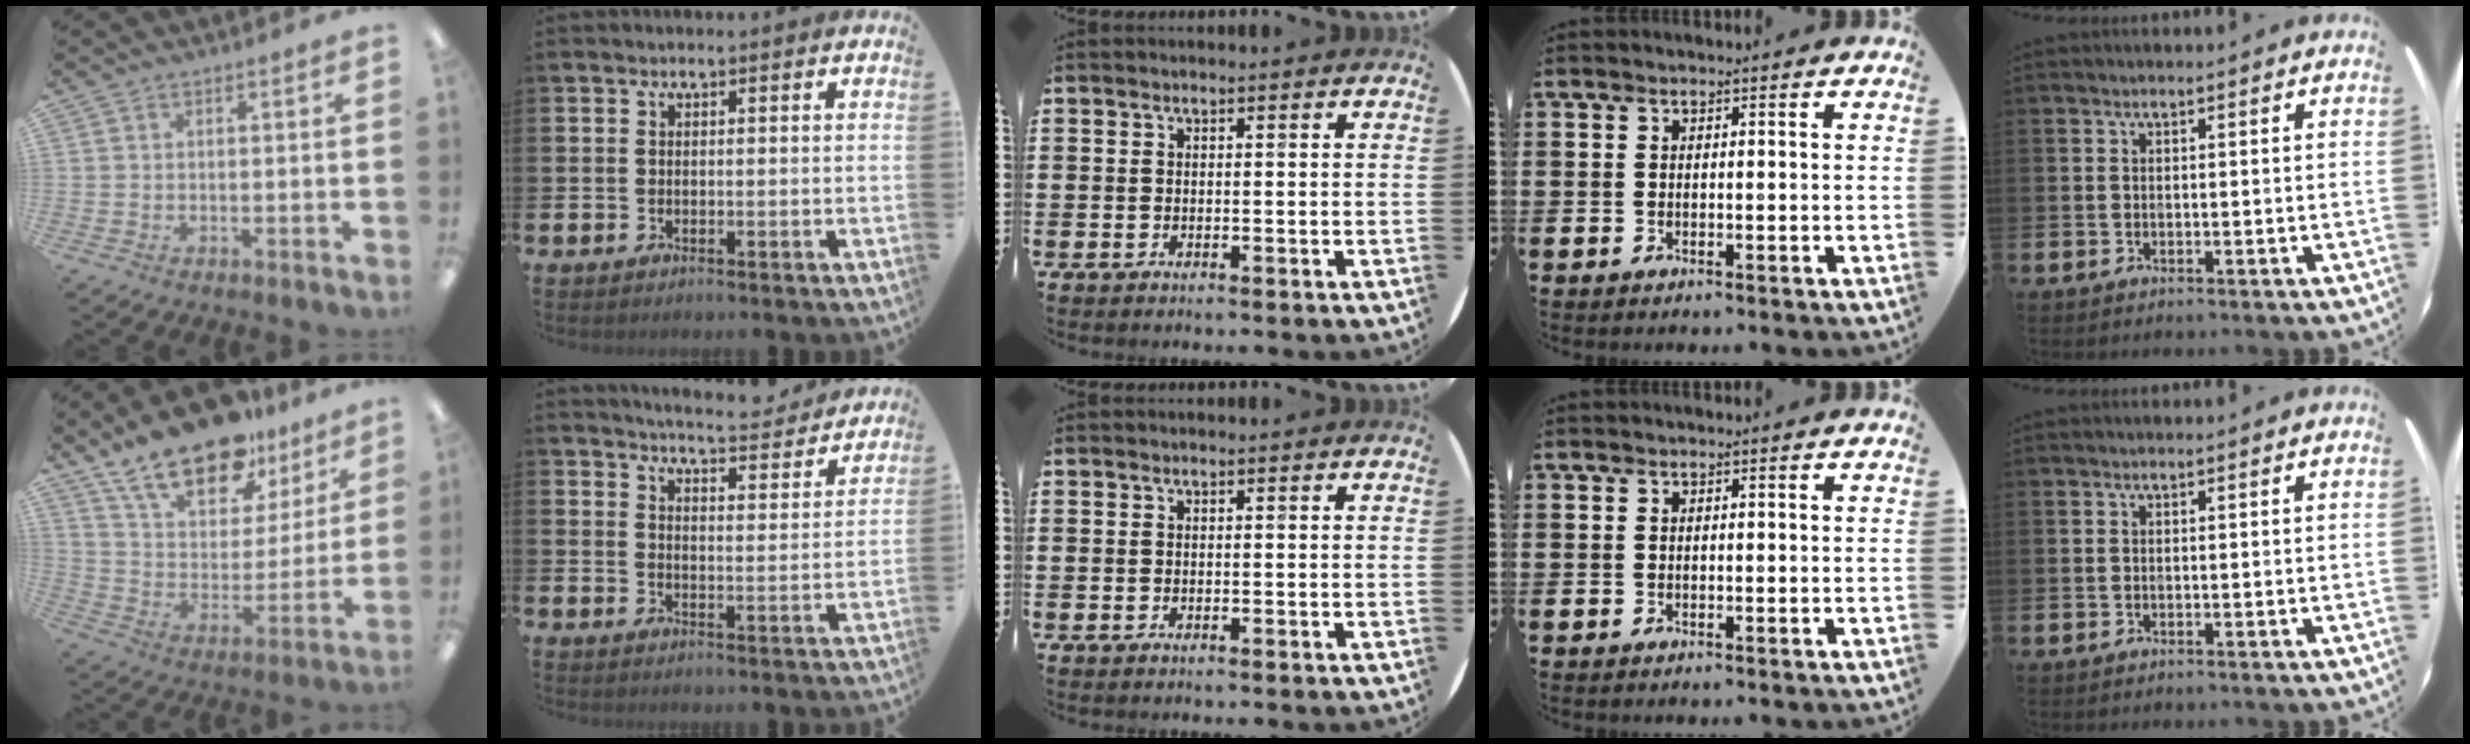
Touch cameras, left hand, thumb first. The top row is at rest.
{"thumb": {"total": 19.3, "force": [14.5, 9.2, 9.0], "torque": [-0.162, -0.086, 0.257]}, "index": {"total": 5.7, "force": [5.6, 0.2, 0.8], "torque": [-0.025, -0.041, 0.097]}}